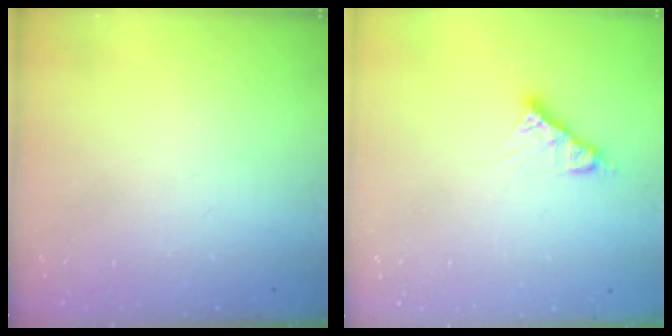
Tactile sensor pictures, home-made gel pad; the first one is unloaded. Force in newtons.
{"total": 6.6, "press": 6.6, "slide": 0.4}